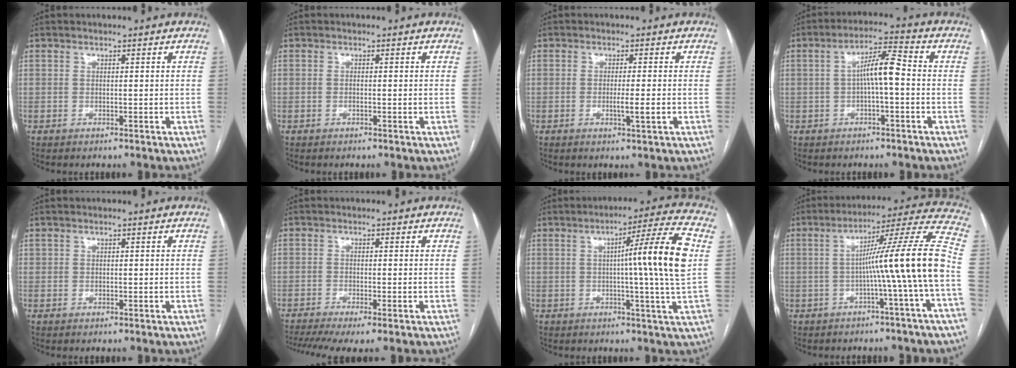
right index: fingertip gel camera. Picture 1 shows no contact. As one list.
[{"total": 0.8, "force": [-0.1, 0.2, 0.8], "torque": [-0.014, -0.001, -0.001]}, {"total": 2.9, "force": [-0.7, -0.2, 2.8], "torque": [-0.050, -0.007, -0.011]}, {"total": 6.0, "force": [-0.4, 0.7, 6.0], "torque": [-0.107, 0.019, -0.007]}, {"total": 0.6, "force": [0.4, 0.5, 0.2], "torque": [0.004, -0.001, 0.005]}, {"total": 6.9, "force": [-4.7, 0.9, 5.0], "torque": [-0.084, -0.012, -0.082]}, {"total": 12.7, "force": [1.4, -2.3, 12.4], "torque": [-0.180, 0.000, 0.018]}, {"total": 15.4, "force": [-2.3, -3.1, 14.9], "torque": [-0.200, 0.019, -0.044]}]